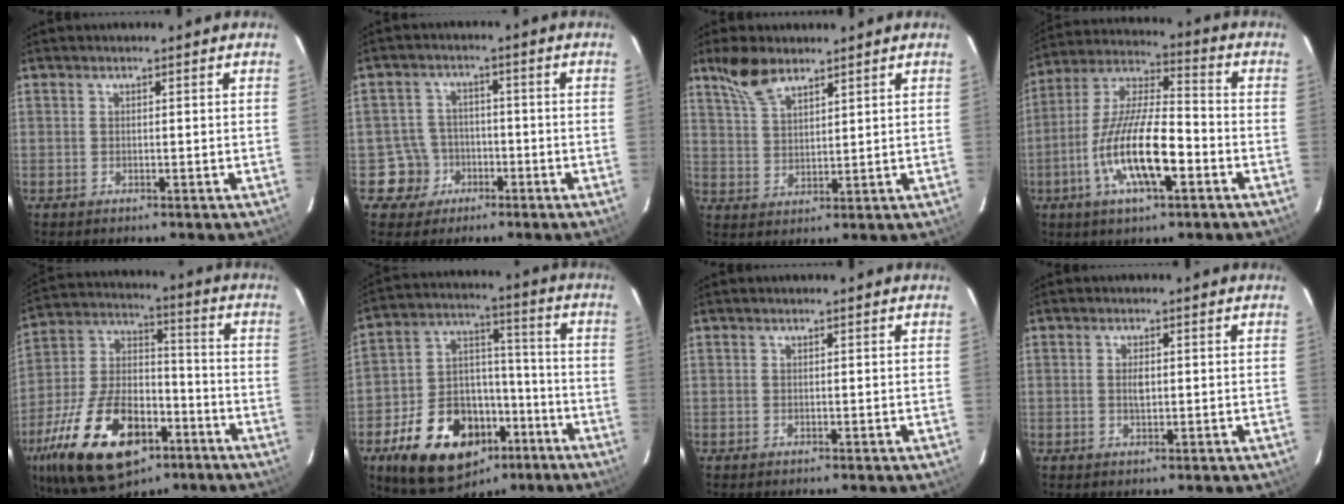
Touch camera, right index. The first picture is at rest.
{"total": 5.9, "force": [-2.5, 5.3, -0.1], "torque": [-0.008, 0.024, -0.040]}
{"total": 6.9, "force": [5.2, 2.8, 3.6], "torque": [-0.073, 0.012, 0.106]}
{"total": 15.9, "force": [-5.7, 4.5, 14.2], "torque": [-0.284, -0.007, -0.110]}
{"total": 24.4, "force": [-12.4, 12.8, 16.8], "torque": [-0.348, -0.006, -0.200]}
{"total": 21.2, "force": [-11.5, 13.5, 11.7], "torque": [-0.242, 0.032, -0.167]}
{"total": 0.0}
{"total": 2.1, "force": [0.0, 1.1, 1.8], "torque": [-0.033, 0.000, 0.001]}